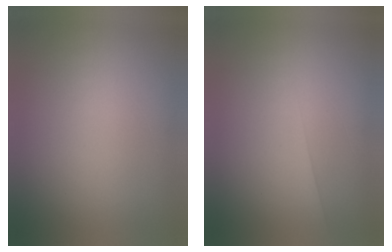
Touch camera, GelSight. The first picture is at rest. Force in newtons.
{"total": 1.6}